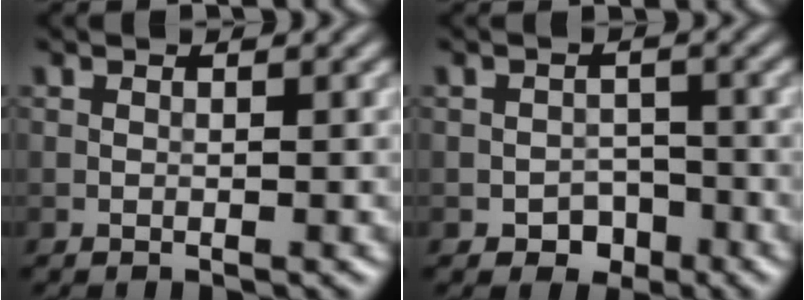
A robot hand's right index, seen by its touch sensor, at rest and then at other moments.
{"total": 2.4, "force": [-1.4, 1.8, 0.8], "torque": [-0.002, 0.001, -0.024]}